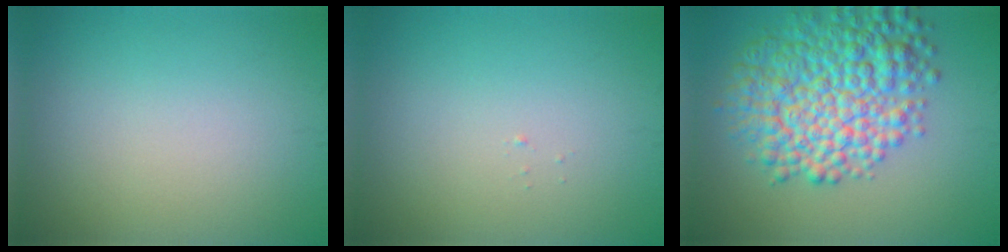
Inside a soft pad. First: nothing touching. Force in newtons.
{"total": 0.0}
{"total": 9.3, "press": 9.3, "slide": 0.0}